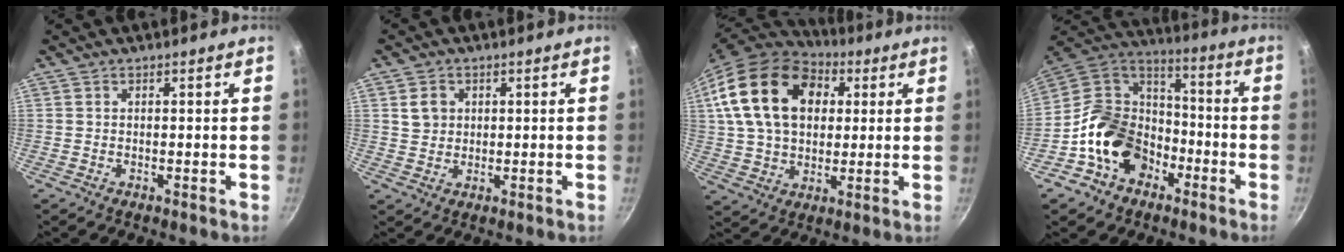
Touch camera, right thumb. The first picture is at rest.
{"total": 3.7, "force": [1.0, 3.2, 1.5], "torque": [-0.010, 0.003, 0.019]}
{"total": 21.9, "force": [6.3, 15.3, 14.4], "torque": [-0.234, 0.010, 0.109]}
{"total": 17.5, "force": [-7.1, 13.6, 8.5], "torque": [-0.108, 0.070, -0.132]}